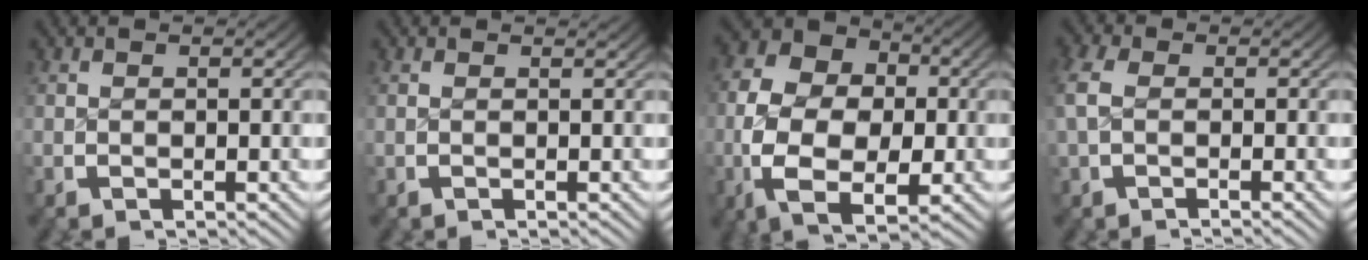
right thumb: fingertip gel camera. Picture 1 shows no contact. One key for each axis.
{"total": 0.6, "fx": 0.3, "fy": -0.4, "fz": 0.3, "tx": -0.004, "ty": -0.001, "tz": 0.003}
{"total": 13.8, "fx": -1.0, "fy": 10.1, "fz": 9.3, "tx": -0.191, "ty": -0.034, "tz": -0.010}
{"total": 2.9, "fx": -0.6, "fy": 1.8, "fz": 2.2, "tx": -0.052, "ty": 0.000, "tz": -0.006}